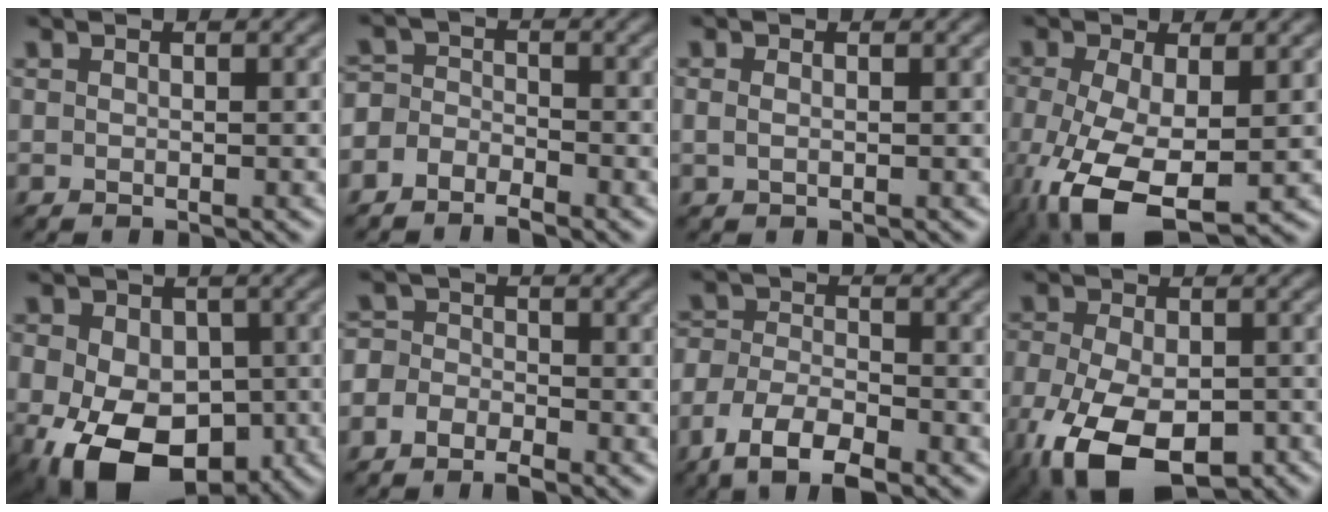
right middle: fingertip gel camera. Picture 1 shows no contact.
{"total": 2.9, "force": [-2.0, 1.7, 1.1], "torque": [-0.003, 0.006, -0.047]}
{"total": 0.8, "force": [0.1, 0.5, 0.6], "torque": [-0.017, -0.003, 0.001]}
{"total": 8.9, "force": [-3.1, 3.9, 7.4], "torque": [-0.162, -0.022, -0.053]}
{"total": 12.8, "force": [-4.0, 8.5, 8.8], "torque": [-0.149, -0.037, -0.059]}
{"total": 3.7, "force": [-2.0, 2.6, 1.7], "torque": [-0.012, 0.008, -0.053]}
{"total": 6.1, "force": [-3.8, 2.6, 4.0], "torque": [-0.075, -0.001, -0.076]}
{"total": 11.5, "force": [-5.9, 6.0, 7.9], "torque": [-0.157, -0.041, -0.091]}